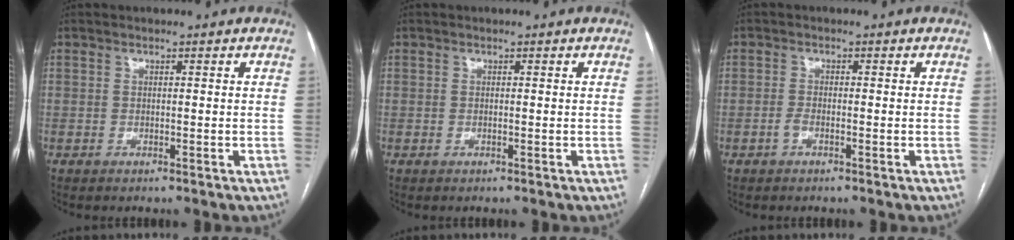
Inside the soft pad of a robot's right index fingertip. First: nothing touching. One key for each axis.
{"total": 0.0}
{"total": 1.2, "fx": -0.7, "fy": 0.4, "fz": 1.0, "tx": -0.021, "ty": 0.000, "tz": -0.013}